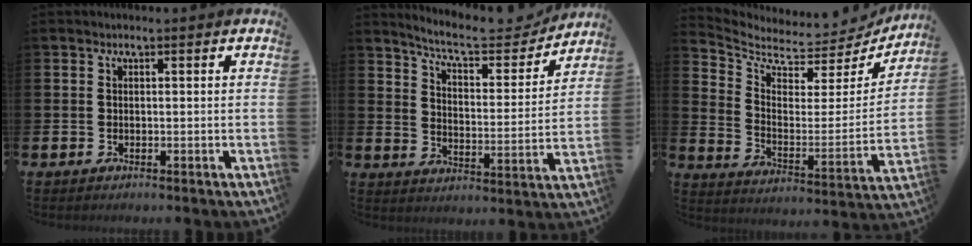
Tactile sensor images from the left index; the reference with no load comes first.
{"total": 8.4, "force": [7.8, 1.6, 2.7], "torque": [-0.068, -0.054, 0.131]}
{"total": 6.0, "force": [5.5, 2.0, 1.2], "torque": [-0.047, -0.058, 0.087]}